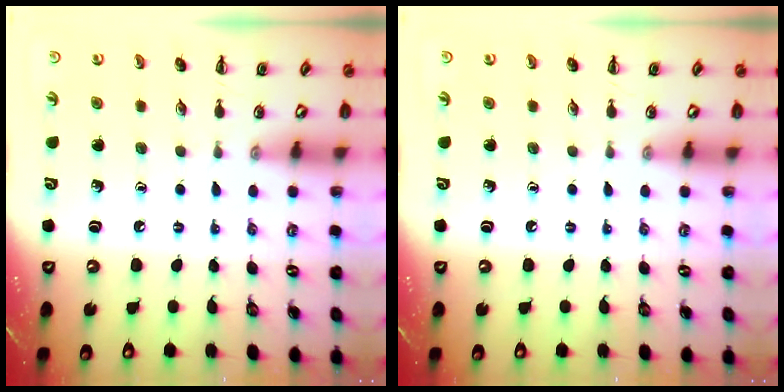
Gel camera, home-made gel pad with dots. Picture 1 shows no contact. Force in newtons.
{"total": 0.0}